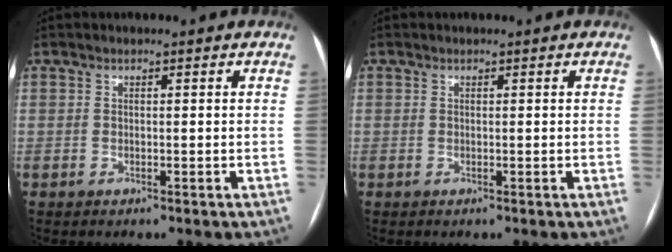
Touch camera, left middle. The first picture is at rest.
{"total": 0.0}